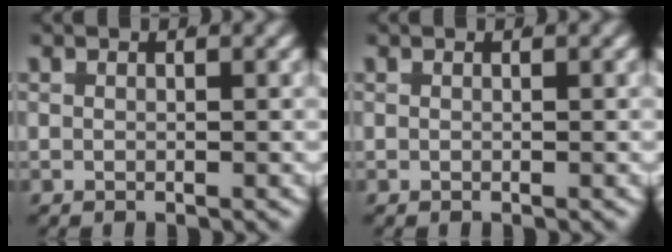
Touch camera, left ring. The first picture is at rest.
{"total": 0.0}